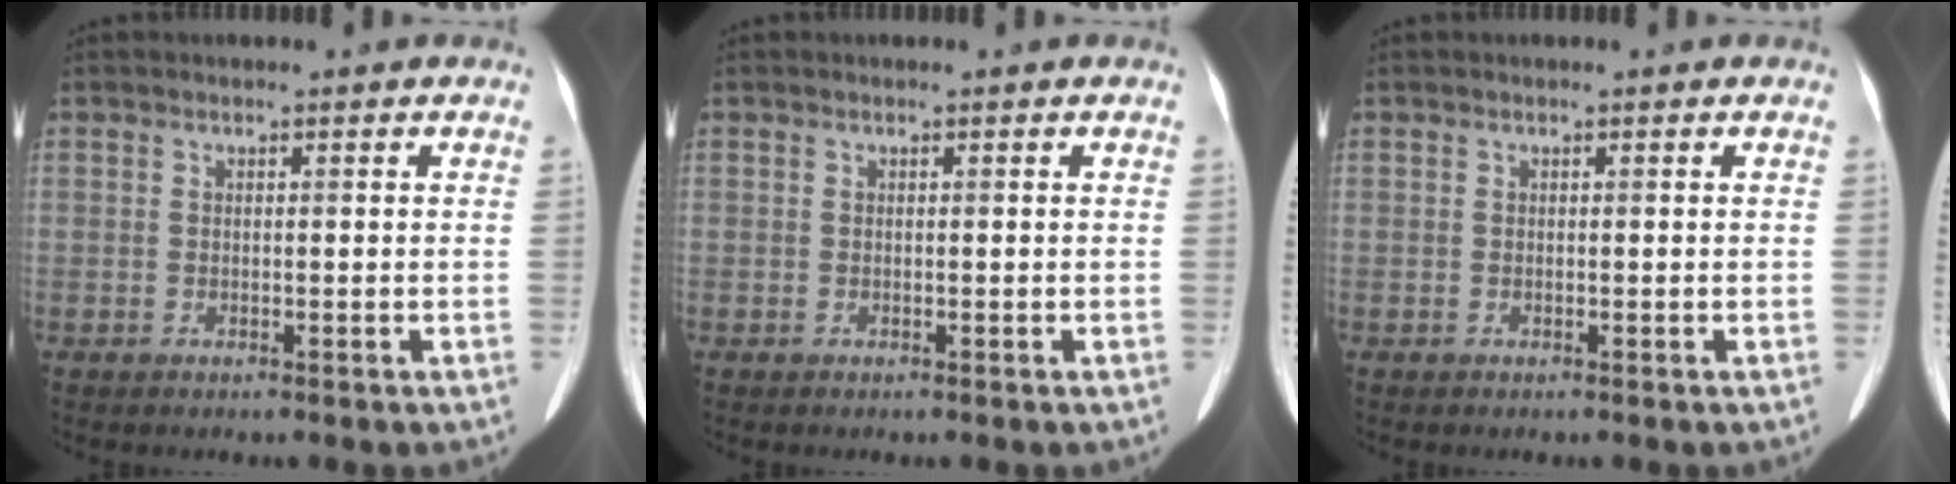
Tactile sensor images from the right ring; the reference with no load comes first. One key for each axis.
{"total": 0.0}
{"total": 0.0}